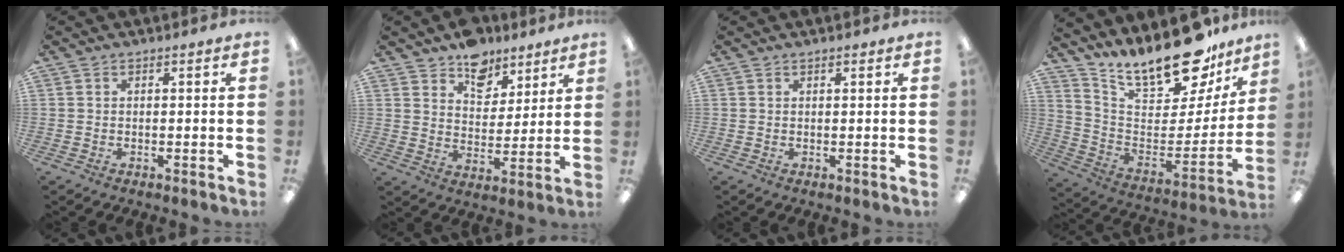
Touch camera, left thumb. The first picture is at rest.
{"total": 9.7, "force": [7.9, 5.6, 1.4], "torque": [-0.020, -0.057, 0.148]}
{"total": 0.6, "force": [0.5, 0.1, 0.3], "torque": [-0.006, 0.001, 0.009]}
{"total": 21.7, "force": [18.0, 7.1, 9.9], "torque": [-0.156, -0.133, 0.309]}